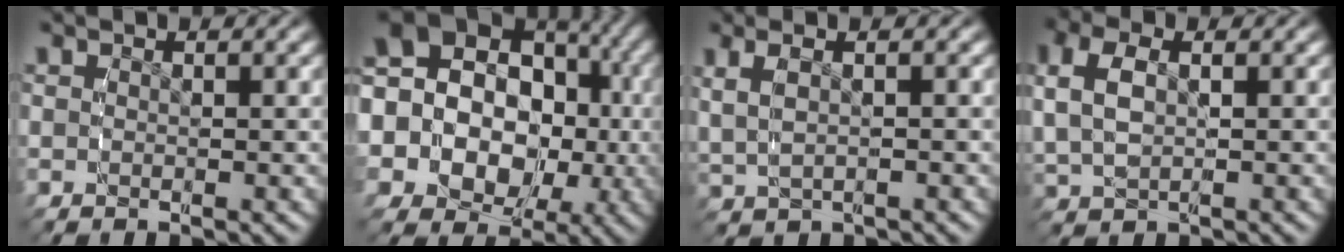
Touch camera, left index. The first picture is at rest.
{"total": 17.9, "force": [0.0, 15.4, 9.3], "torque": [-0.224, -0.050, -0.006]}
{"total": 3.3, "force": [0.7, 2.0, 2.5], "torque": [-0.055, 0.006, 0.019]}
{"total": 4.6, "force": [1.0, 3.1, 3.3], "torque": [-0.079, -0.001, 0.025]}